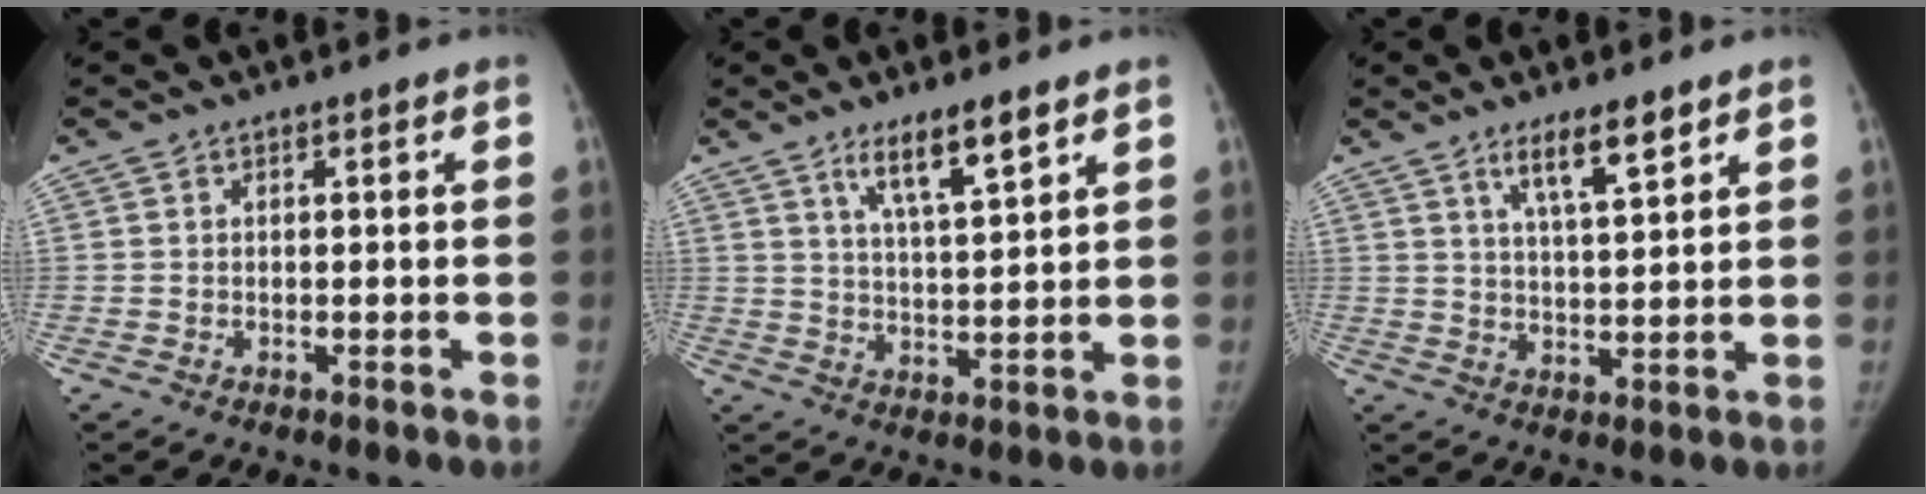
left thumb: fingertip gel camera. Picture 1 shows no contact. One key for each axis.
{"total": 7.9, "fx": 5.2, "fy": 1.4, "fz": 5.8, "tx": -0.094, "ty": -0.031, "tz": 0.098}
{"total": 6.6, "fx": 4.5, "fy": 1.2, "fz": 4.7, "tx": -0.073, "ty": -0.028, "tz": 0.082}